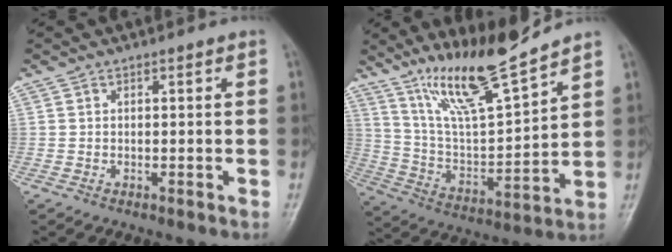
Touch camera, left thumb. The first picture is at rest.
{"total": 14.7, "force": [12.1, 1.0, 8.3], "torque": [-0.141, -0.074, 0.235]}